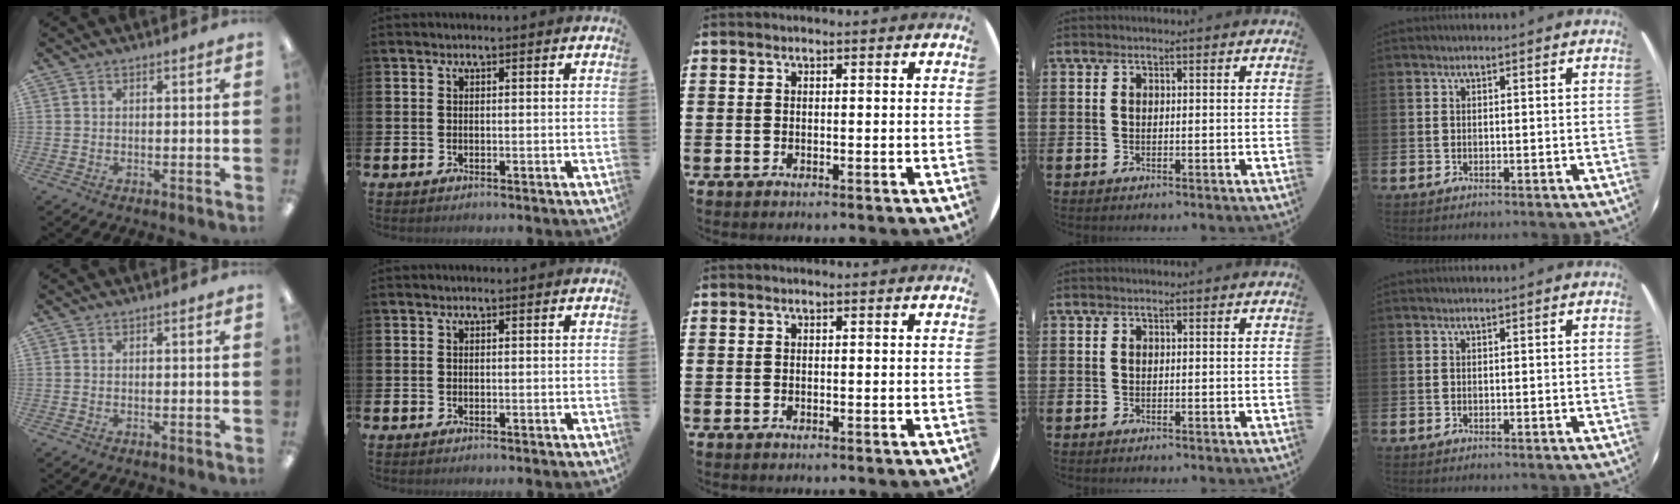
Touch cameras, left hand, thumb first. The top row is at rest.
{}